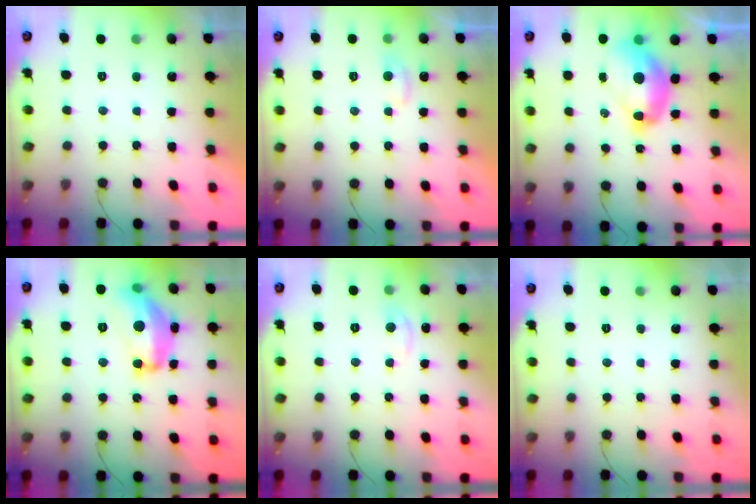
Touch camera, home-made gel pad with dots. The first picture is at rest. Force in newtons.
{"total": 4.1, "press": 4.1, "slide": 0.5}
{"total": 11.4, "press": 11.3, "slide": 1.0}
{"total": 16.6, "press": 16.6, "slide": 0.6}
{"total": 3.5, "press": 3.5, "slide": 0.5}
{"total": 0.0}